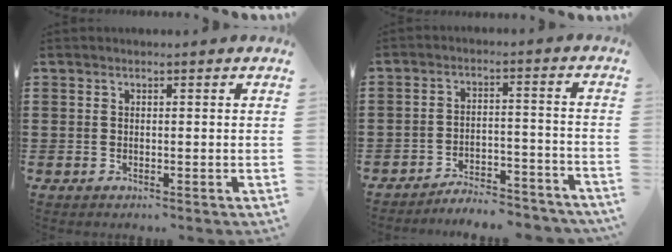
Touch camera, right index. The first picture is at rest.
{"total": 5.1, "force": [-5.0, 0.3, 0.7], "torque": [-0.015, 0.008, -0.102]}